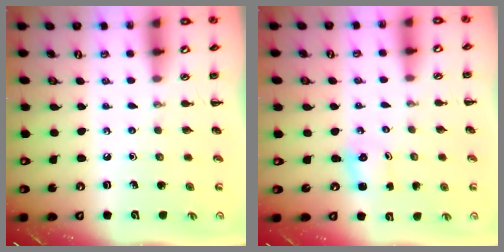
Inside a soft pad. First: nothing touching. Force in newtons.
{"total": 1.8, "press": 1.7, "slide": 0.6}